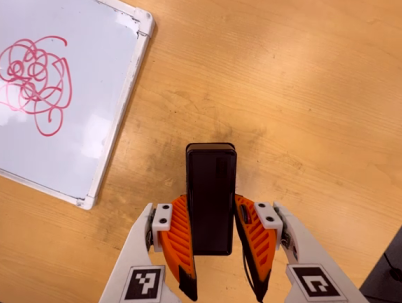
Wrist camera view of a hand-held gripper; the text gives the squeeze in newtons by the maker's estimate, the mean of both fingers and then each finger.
{"total": 4.0, "left": 2.7, "right": 5.3}